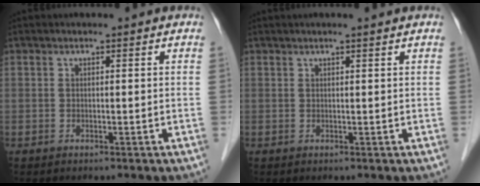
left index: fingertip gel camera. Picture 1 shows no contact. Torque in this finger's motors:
{"motor_torque": [0.22, -0.41, 0.03, 0.03]}